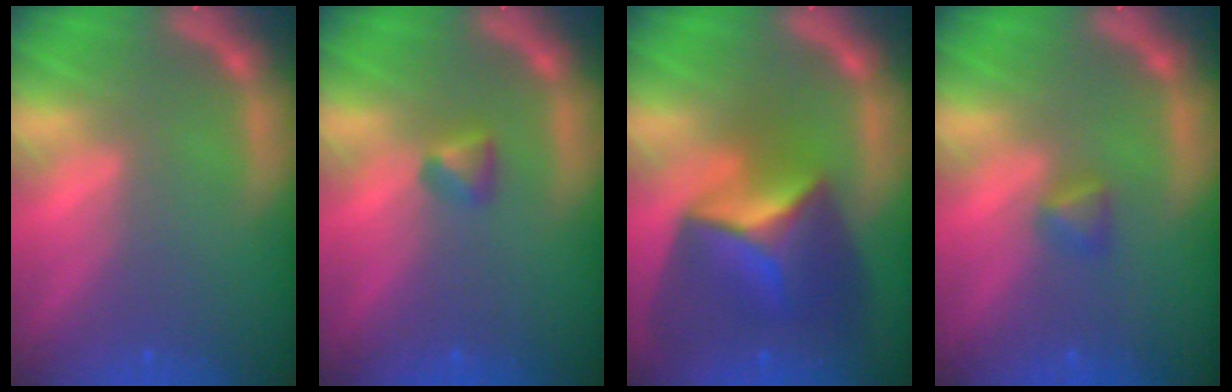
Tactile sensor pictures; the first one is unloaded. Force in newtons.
{"total": 1.4}
{"total": 9.4}
{"total": 1.4}